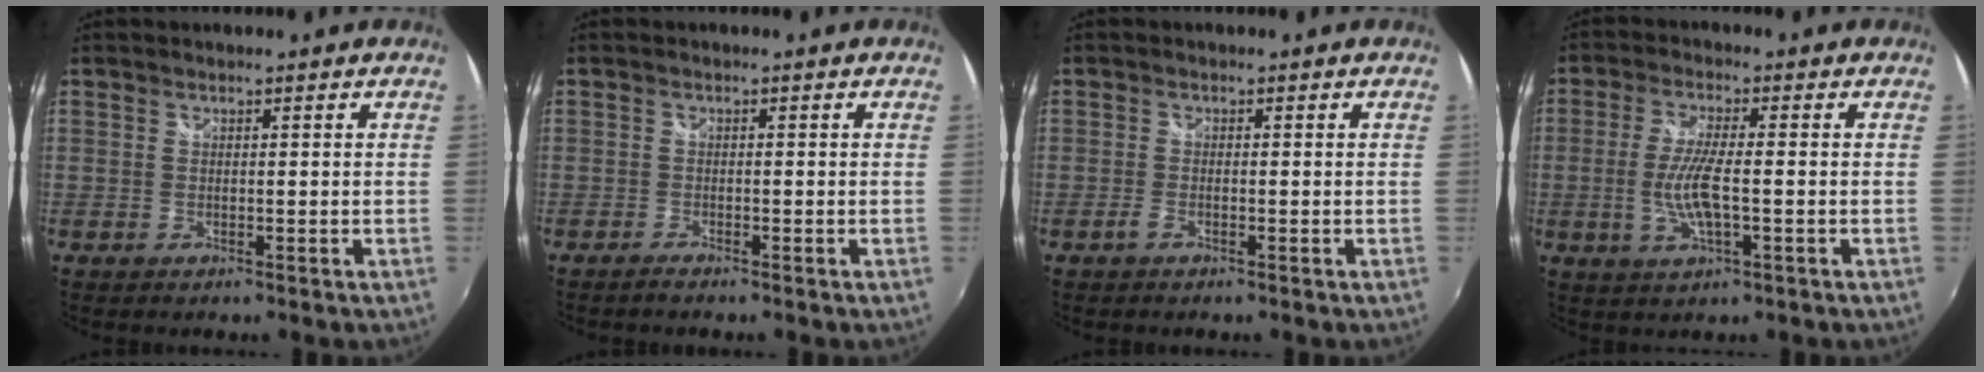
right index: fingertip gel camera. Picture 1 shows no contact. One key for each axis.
{"total": 1.2, "fx": -1.1, "fy": 0.1, "fz": 0.4, "tx": -0.013, "ty": -0.004, "tz": -0.024}
{"total": 1.4, "fx": -0.8, "fy": 0.3, "fz": 1.1, "tx": -0.025, "ty": -0.002, "tz": -0.016}
{"total": 7.6, "fx": -1.4, "fy": 1.6, "fz": 7.3, "tx": -0.146, "ty": -0.008, "tz": -0.027}